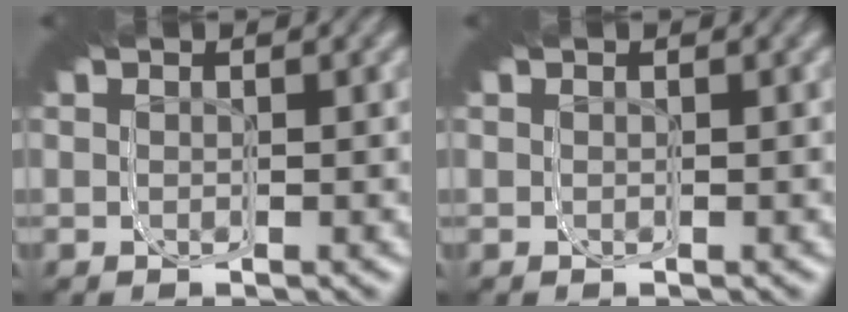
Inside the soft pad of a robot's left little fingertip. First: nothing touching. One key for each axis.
{"total": 0.0}